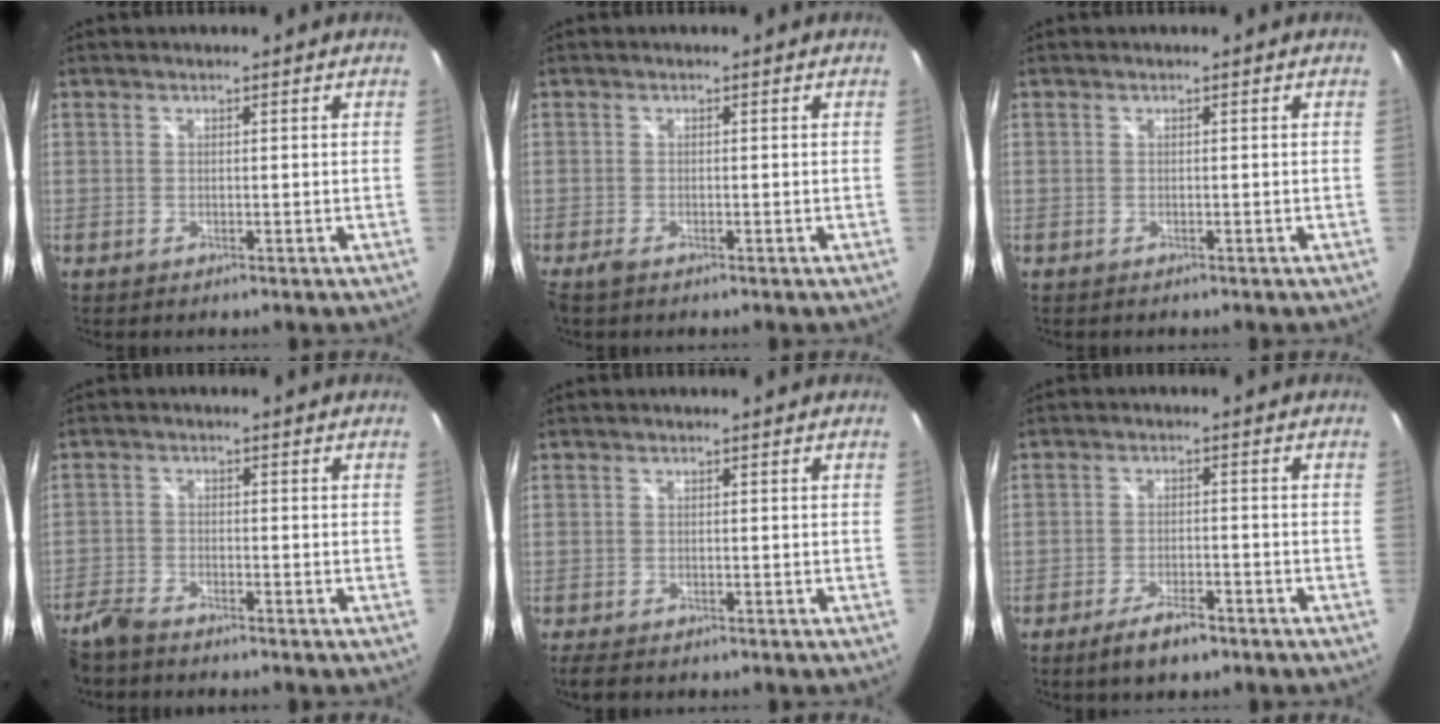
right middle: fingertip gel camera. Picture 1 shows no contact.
{"total": 1.7, "force": [-1.3, 0.4, 1.0], "torque": [-0.021, -0.007, -0.025]}
{"total": 0.0}
{"total": 6.3, "force": [-5.6, 1.8, 2.4], "torque": [-0.071, -0.019, -0.112]}
{"total": 3.3, "force": [-2.5, 1.2, 1.8], "torque": [-0.036, -0.018, -0.040]}
{"total": 5.8, "force": [-4.3, 1.8, 3.5], "torque": [-0.080, -0.007, -0.071]}